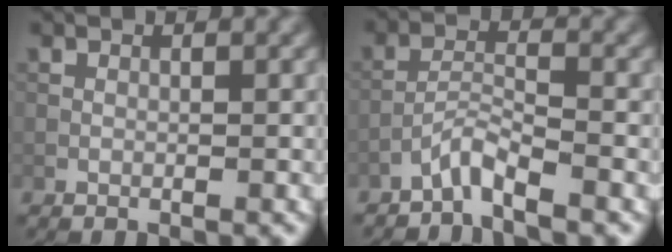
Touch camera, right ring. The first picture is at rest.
{"total": 2.6, "force": [-2.3, 0.0, 1.2], "torque": [-0.021, 0.009, -0.054]}